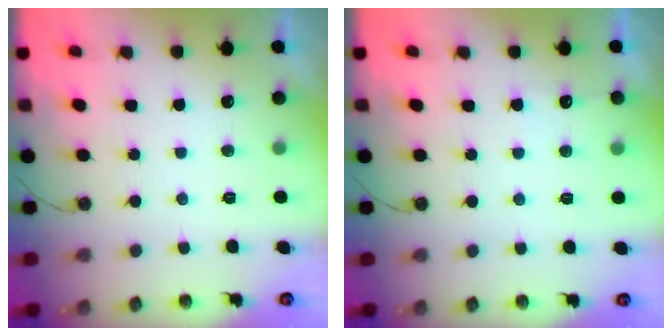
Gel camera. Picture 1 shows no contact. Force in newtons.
{"total": 3.0, "press": 3.0, "slide": 0.3}